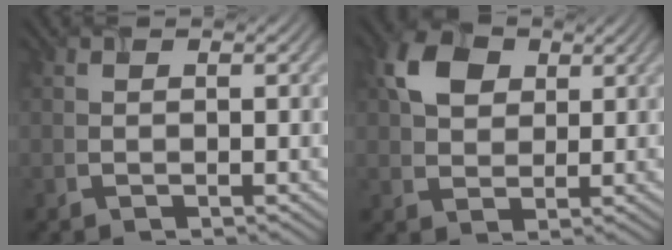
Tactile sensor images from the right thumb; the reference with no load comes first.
{"total": 5.2, "force": [1.9, 3.8, 2.9], "torque": [-0.063, 0.011, 0.038]}